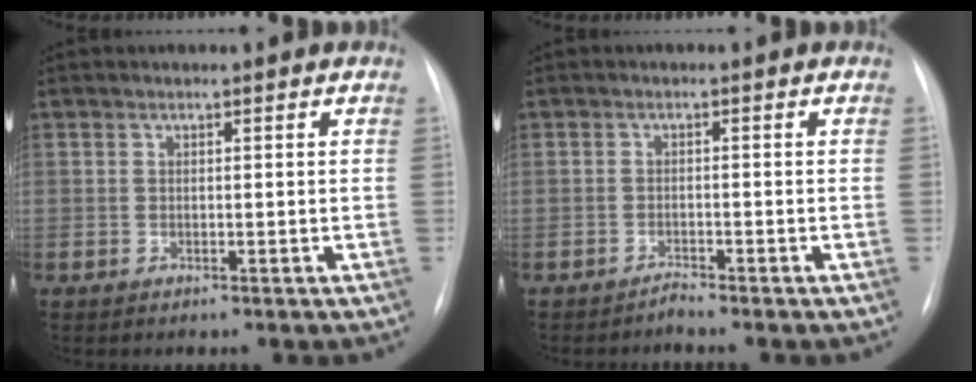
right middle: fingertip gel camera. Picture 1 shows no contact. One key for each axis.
{"total": 1.3, "fx": -1.2, "fy": -0.3, "fz": -0.1, "tx": 0.008, "ty": -0.004, "tz": -0.019}